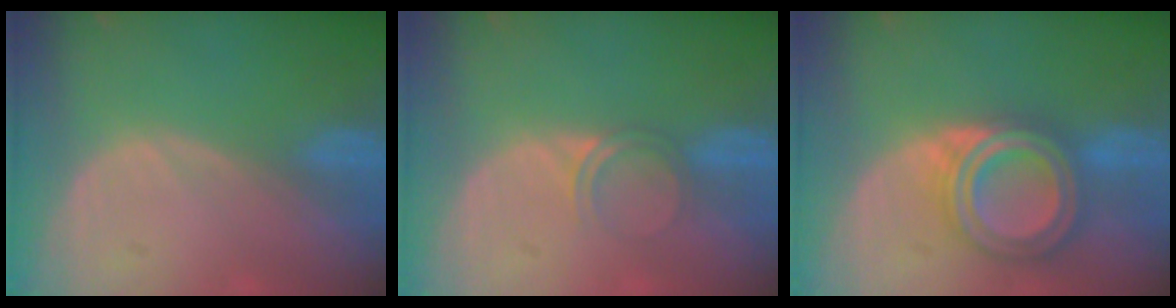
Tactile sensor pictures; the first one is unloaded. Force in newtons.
{"total": 2.5, "press": 2.1, "slide": 1.2}
{"total": 8.0, "press": 8.0, "slide": 0.5}